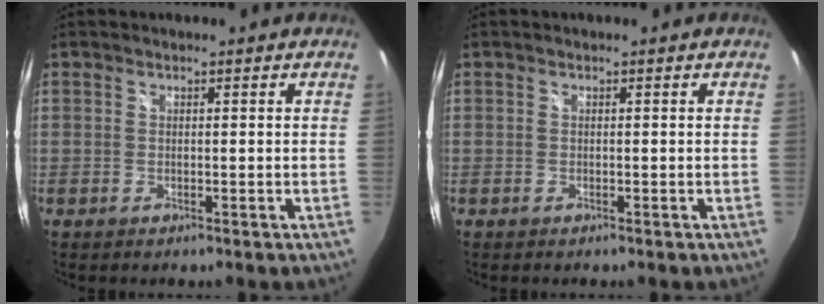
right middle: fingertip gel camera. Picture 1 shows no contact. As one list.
[{"total": 0.0}]